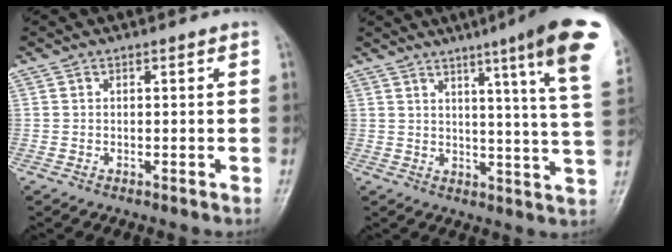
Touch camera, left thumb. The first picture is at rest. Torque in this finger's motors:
{"motor_torque": [1.28, 0.22, 1.42, -1.36, 0.27]}